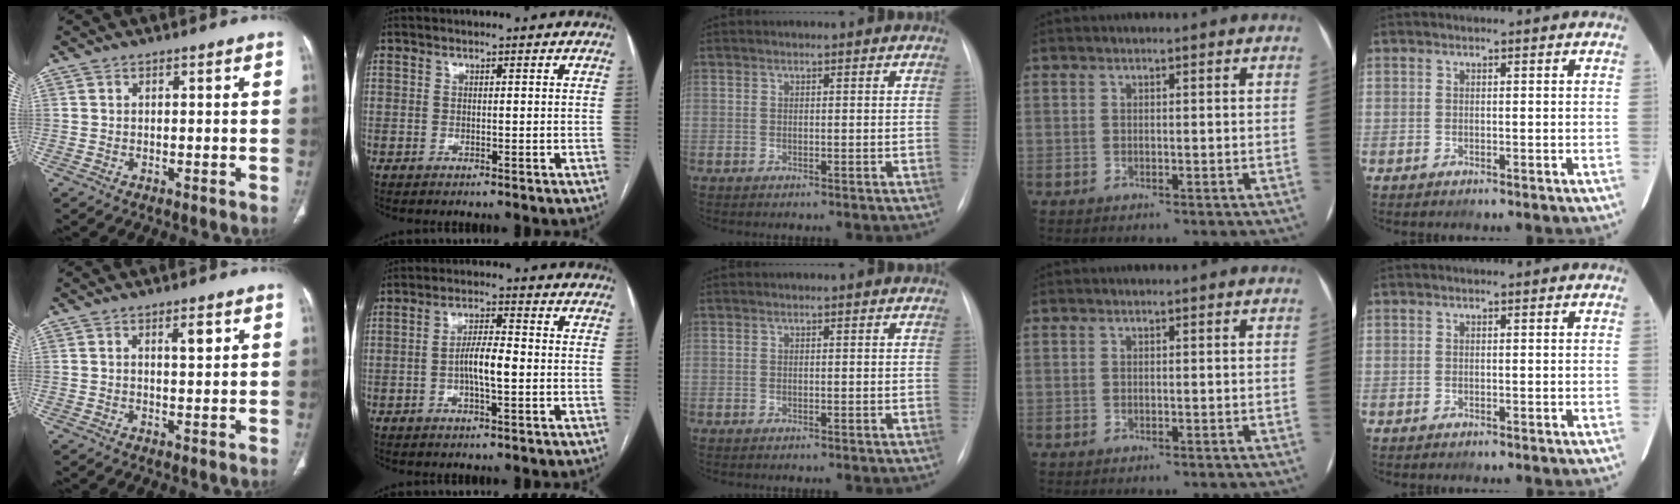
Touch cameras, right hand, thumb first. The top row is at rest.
{"thumb": {"total": 2.3, "force": [1.0, 0.7, 2.0], "torque": [-0.031, -0.004, 0.018]}, "index": {"total": 5.4, "force": [-1.0, 1.1, 5.2], "torque": [-0.101, 0.005, -0.019]}}